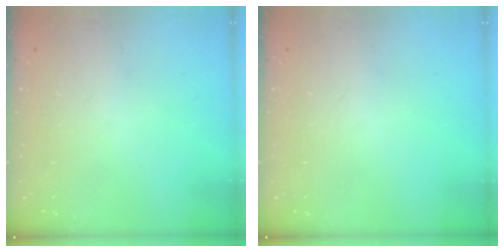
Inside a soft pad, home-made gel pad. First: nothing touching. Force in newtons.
{"total": 0.0}